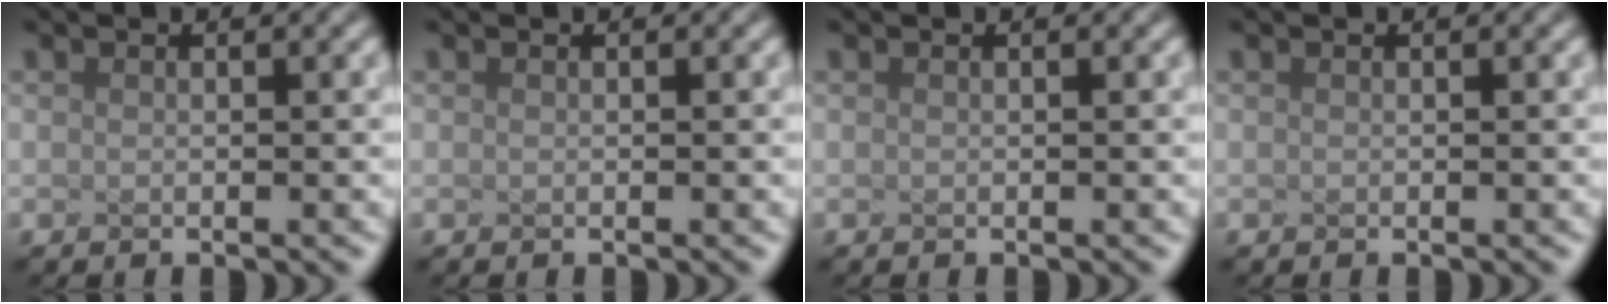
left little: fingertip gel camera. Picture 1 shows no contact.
{"total": 0.0}
{"total": 0.0}
{"total": 0.0}